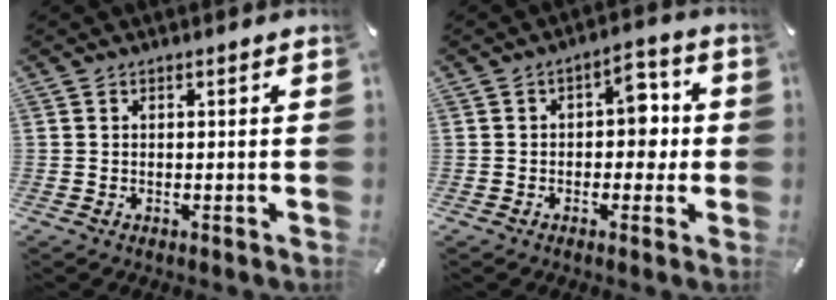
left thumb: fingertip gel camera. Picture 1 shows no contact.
{"total": 7.7, "force": [0.1, 5.0, 5.9], "torque": [-0.063, 0.002, -0.009]}